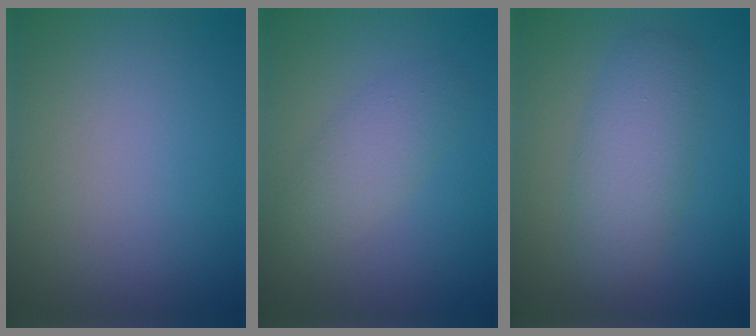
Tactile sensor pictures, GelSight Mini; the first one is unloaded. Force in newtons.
{"total": 2.5, "press": 2.5, "slide": 0.2}
{"total": 4.0, "press": 4.0, "slide": 0.1}